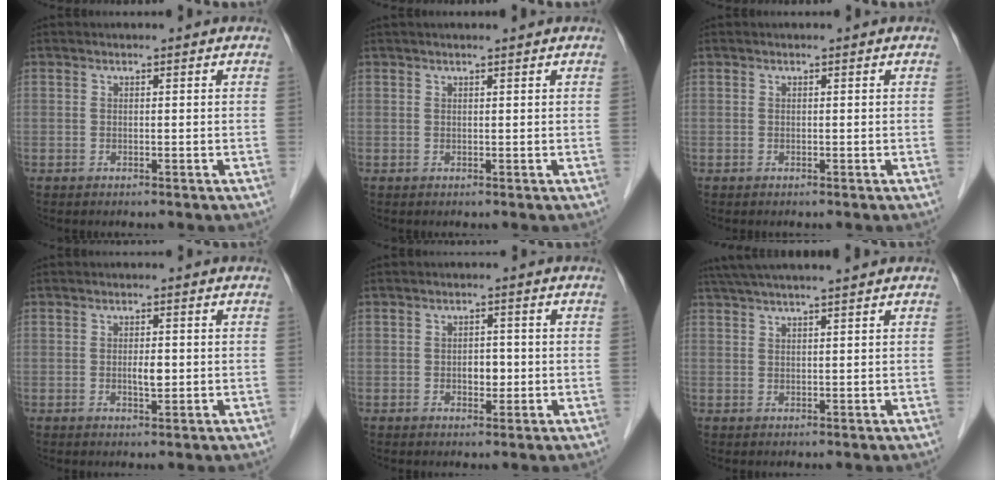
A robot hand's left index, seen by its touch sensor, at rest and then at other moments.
{"total": 2.1, "force": [1.8, 0.0, 1.1], "torque": [-0.009, 0.021, 0.028]}
{"total": 0.0}
{"total": 2.0, "force": [-0.2, 0.7, 1.9], "torque": [-0.034, -0.002, -0.002]}
{"total": 2.4, "force": [-0.4, 1.5, 1.9], "torque": [-0.025, 0.001, -0.004]}
{"total": 9.0, "force": [7.7, -0.5, 4.7], "torque": [-0.074, 0.034, 0.114]}